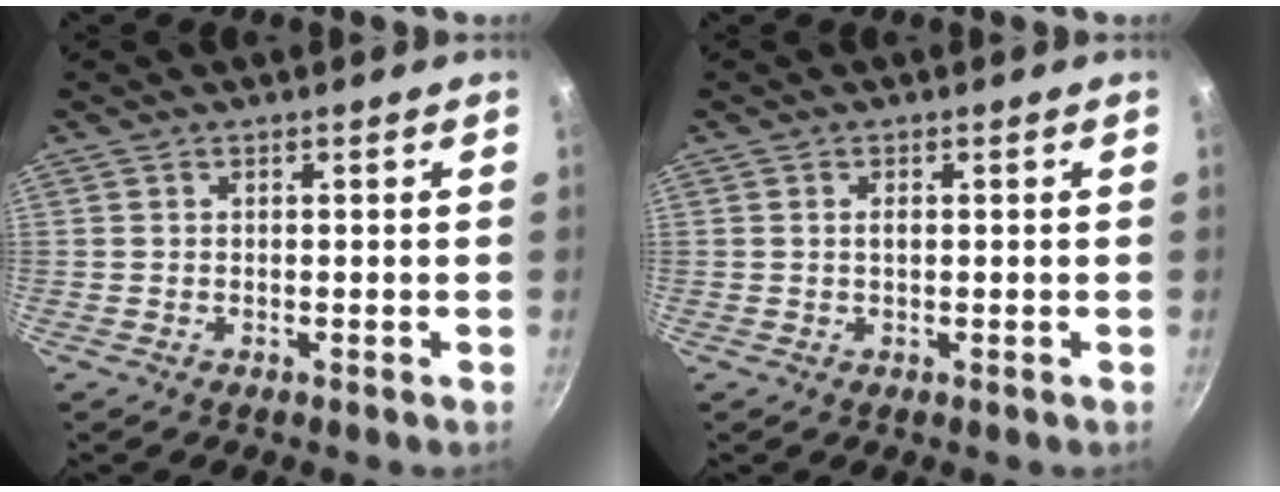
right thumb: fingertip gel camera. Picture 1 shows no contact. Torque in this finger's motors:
{"motor_torque": [-0.36, 0.15, -0.01, 0.29, -0.01]}